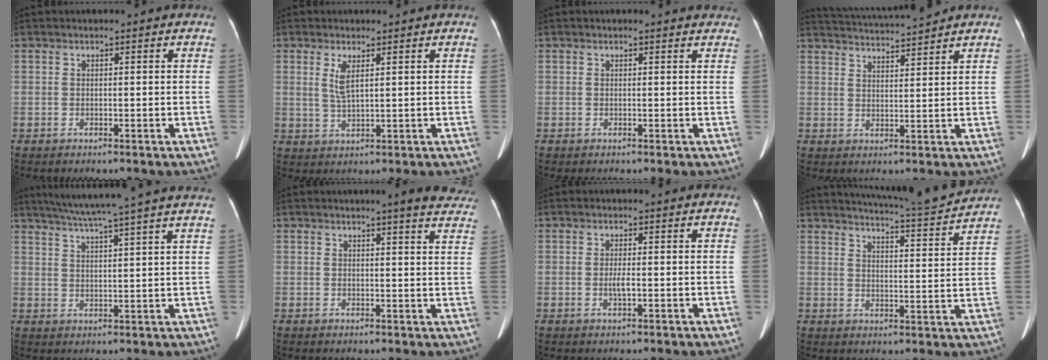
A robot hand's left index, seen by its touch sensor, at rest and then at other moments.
{"total": 3.1, "force": [1.2, 0.3, 2.9], "torque": [-0.069, -0.006, 0.030]}
{"total": 2.0, "force": [1.9, 0.6, 0.2], "torque": [-0.006, -0.003, 0.003]}
{"total": 8.9, "force": [8.5, -0.9, 2.4], "torque": [-0.050, 0.017, 0.132]}
{"total": 16.2, "force": [13.7, -1.5, 8.4], "torque": [-0.144, 0.007, 0.179]}
{"total": 10.5, "force": [9.5, 0.8, 4.5], "torque": [-0.029, -0.026, 0.077]}
{"total": 1.5, "force": [-0.3, 0.2, 1.5], "torque": [-0.029, -0.001, -0.005]}
{"total": 12.0, "force": [11.6, -1.0, 2.9], "torque": [-0.053, -0.019, 0.154]}